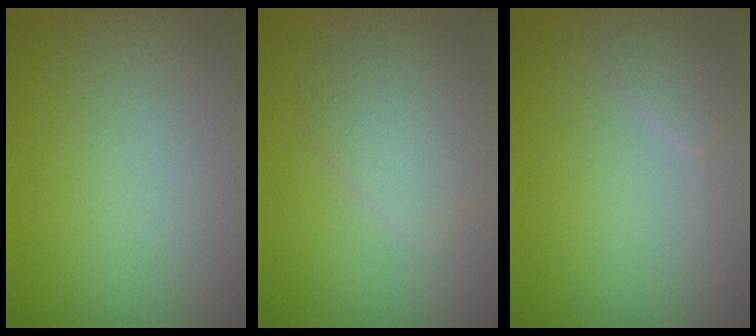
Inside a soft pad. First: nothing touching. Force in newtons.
{"total": 3.1, "press": 3.1, "slide": 0.1}
{"total": 0.9, "press": 0.9, "slide": 0.0}